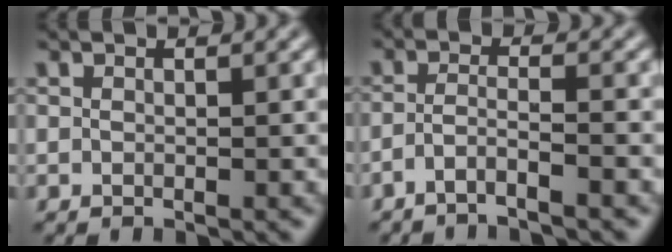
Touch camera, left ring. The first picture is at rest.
{"total": 2.4, "force": [-1.8, 0.2, 1.7], "torque": [-0.030, 0.002, -0.045]}